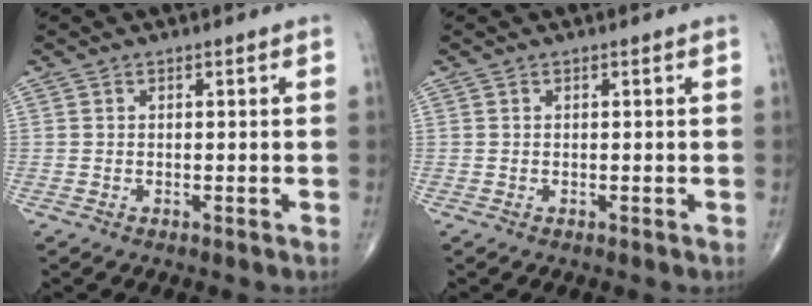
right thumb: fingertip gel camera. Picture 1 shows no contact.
{"total": 0.0}